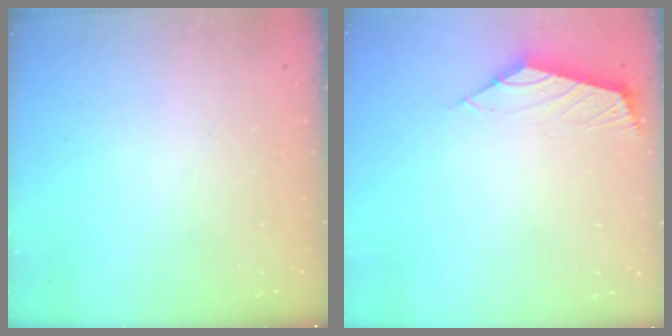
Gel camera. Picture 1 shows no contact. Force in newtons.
{"total": 2.6, "press": 2.5, "slide": 0.6}